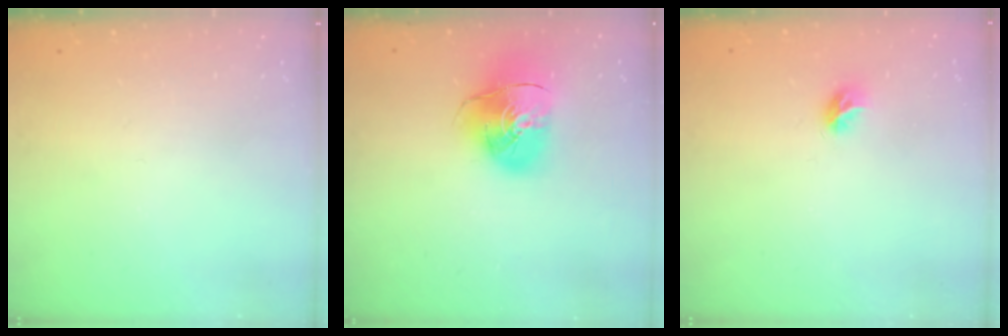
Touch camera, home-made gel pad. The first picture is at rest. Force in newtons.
{"total": 13.5, "press": 13.4, "slide": 1.9}
{"total": 5.8, "press": 5.8, "slide": 0.5}